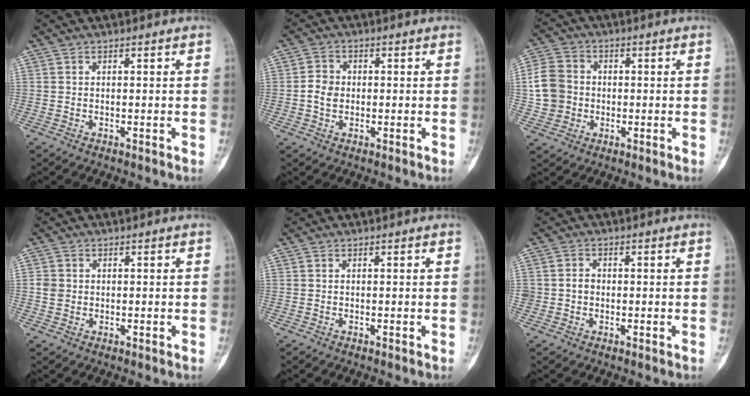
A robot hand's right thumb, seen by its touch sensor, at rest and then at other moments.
{"total": 3.5, "force": [-0.4, 3.0, 1.8], "torque": [-0.023, 0.009, -0.012]}
{"total": 8.4, "force": [-0.2, 7.6, 3.6], "torque": [-0.052, 0.015, -0.011]}
{"total": 2.1, "force": [0.1, 2.0, 0.8], "torque": [-0.005, 0.004, 0.001]}
{"total": 0.0}
{"total": 2.1, "force": [-0.3, 1.9, 0.8], "torque": [0.000, 0.007, -0.008]}